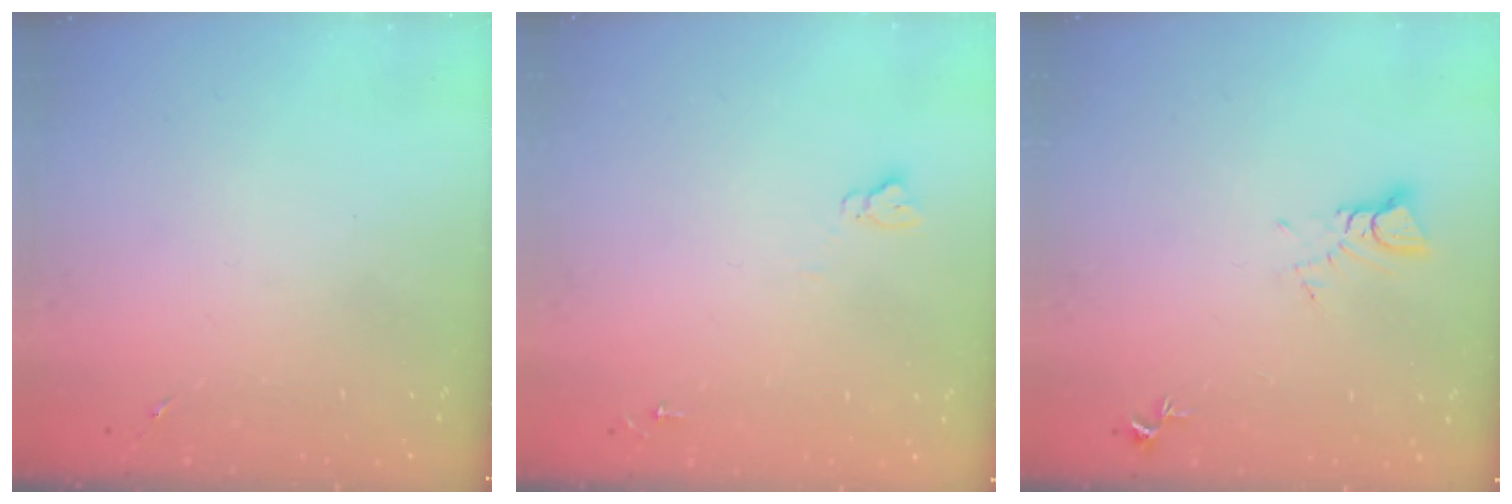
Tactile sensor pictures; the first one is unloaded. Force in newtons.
{"total": 3.8, "press": 3.8, "slide": 0.3}
{"total": 3.8, "press": 3.8, "slide": 0.3}